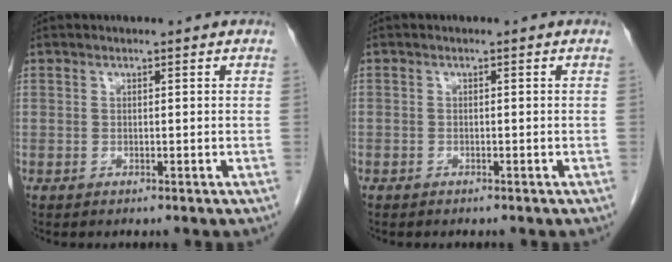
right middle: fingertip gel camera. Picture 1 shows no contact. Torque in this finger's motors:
{"motor_torque": [1.07, -1.05, 0.01, -0.11]}